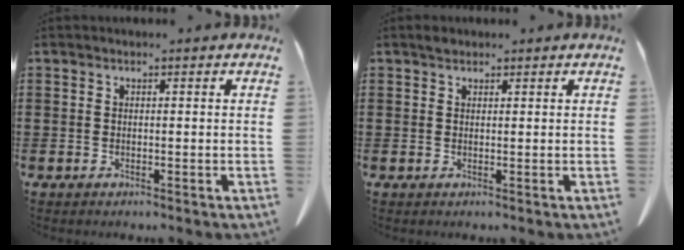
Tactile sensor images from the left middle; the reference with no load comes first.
{"total": 0.9, "force": [0.7, 0.5, 0.3], "torque": [0.001, -0.002, 0.013]}